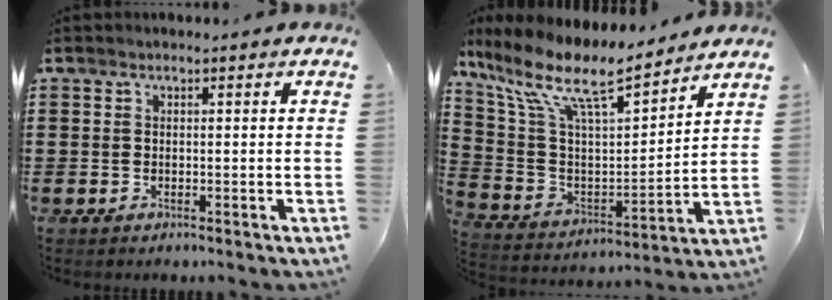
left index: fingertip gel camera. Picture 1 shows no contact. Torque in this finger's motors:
{"motor_torque": [2.14, 0.00, 0.50, 0.07]}